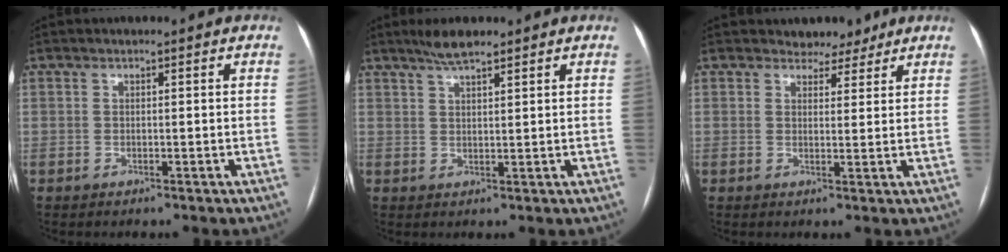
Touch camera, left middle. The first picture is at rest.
{"total": 4.1, "force": [3.3, 0.6, 2.3], "torque": [-0.048, 0.008, 0.062]}
{"total": 3.8, "force": [3.2, 2.0, 0.3], "torque": [-0.001, 0.000, 0.041]}